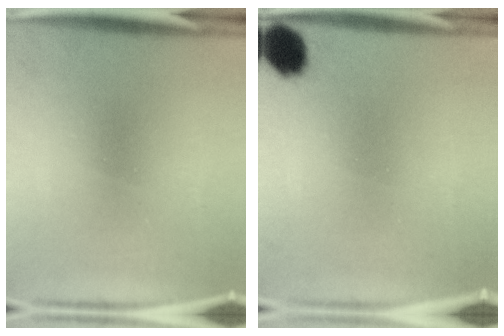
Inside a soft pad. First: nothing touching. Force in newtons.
{"total": 6.7}